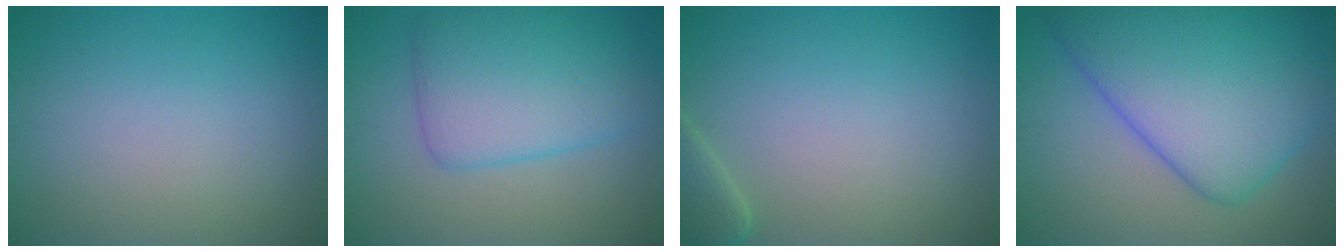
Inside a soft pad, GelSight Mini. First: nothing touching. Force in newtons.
{"total": 6.0, "press": 6.0, "slide": 0.1}
{"total": 2.4, "press": 2.3, "slide": 0.4}
{"total": 12.6, "press": 12.6, "slide": 0.1}